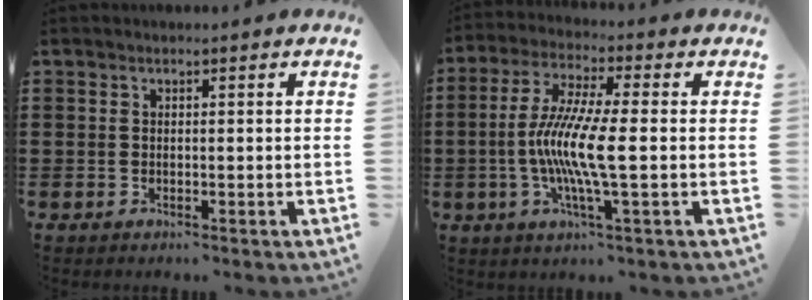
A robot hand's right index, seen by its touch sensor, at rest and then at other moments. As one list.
[{"total": 9.5, "force": [-1.2, 0.7, 9.4], "torque": [-0.201, -0.019, -0.033]}]